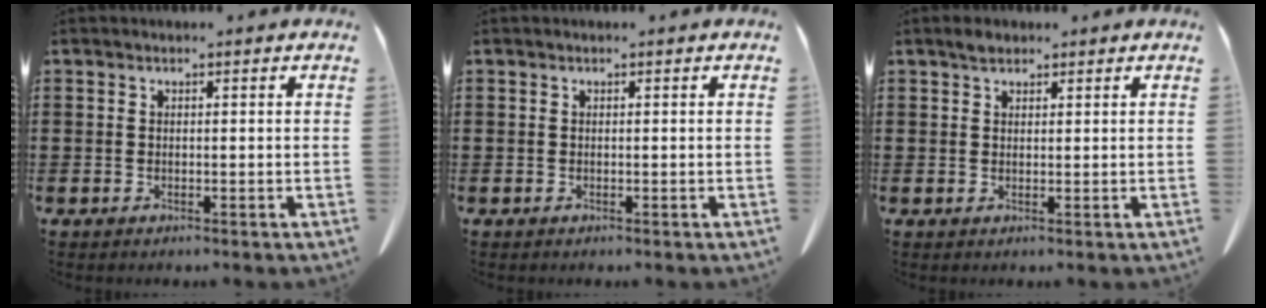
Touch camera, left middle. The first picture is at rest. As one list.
[{"total": 0.0}, {"total": 1.6, "force": [1.3, 0.8, 0.6], "torque": [-0.007, -0.001, 0.023]}]